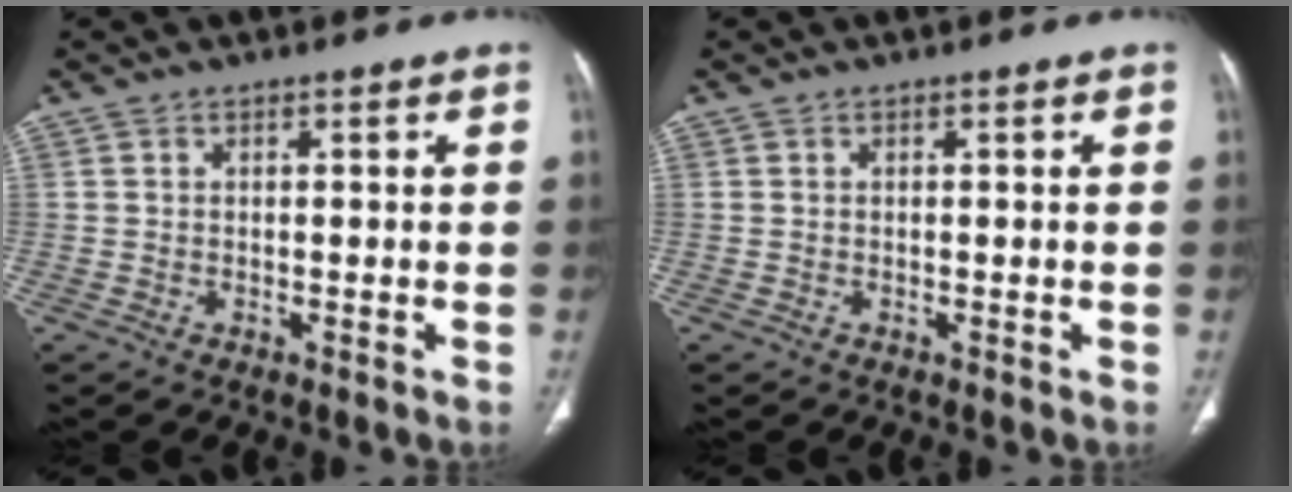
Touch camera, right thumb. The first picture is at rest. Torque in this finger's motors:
{"motor_torque": [0.00, 0.00, -0.07, 0.07, 0.01]}